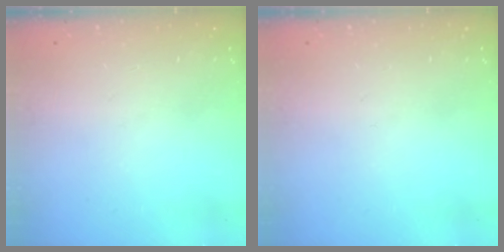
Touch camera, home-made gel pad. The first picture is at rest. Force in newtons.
{"total": 0.0}